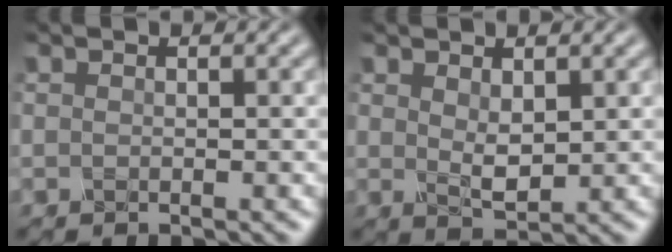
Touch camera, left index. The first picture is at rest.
{"total": 1.7, "force": [0.6, 0.6, 1.5], "torque": [-0.036, -0.004, 0.024]}